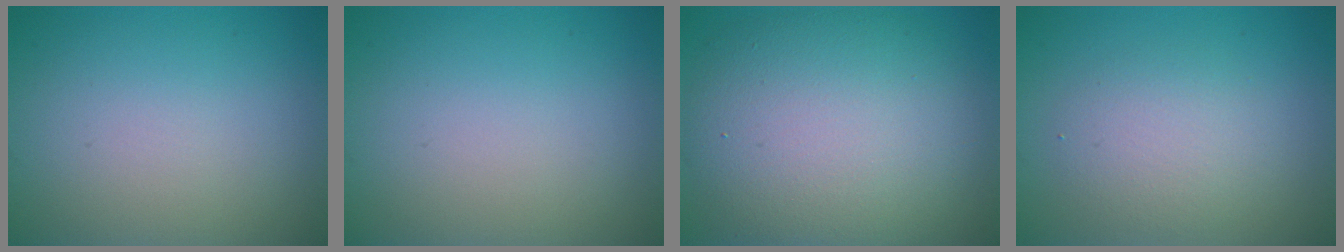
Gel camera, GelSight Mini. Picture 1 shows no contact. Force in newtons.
{"total": 0.0}
{"total": 10.9, "press": 10.8, "slide": 1.1}
{"total": 2.9, "press": 2.9, "slide": 0.1}